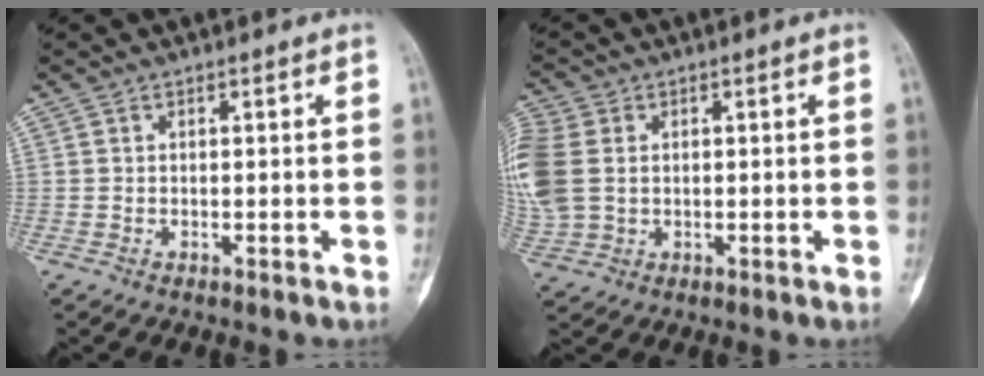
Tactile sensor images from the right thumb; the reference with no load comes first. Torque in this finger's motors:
{"motor_torque": [0.73, 0.62, 0.30, -0.06, 0.34]}